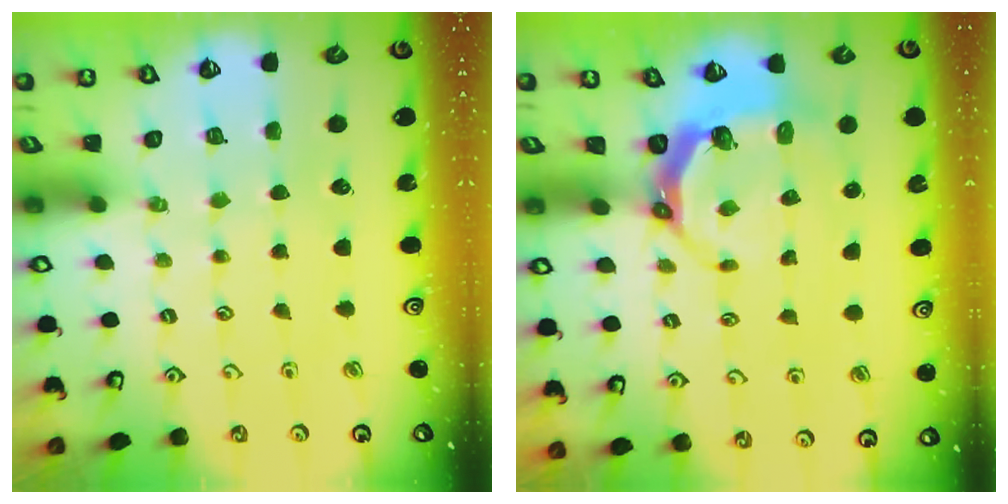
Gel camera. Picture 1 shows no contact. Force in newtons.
{"total": 5.5, "press": 4.4, "slide": 3.3}